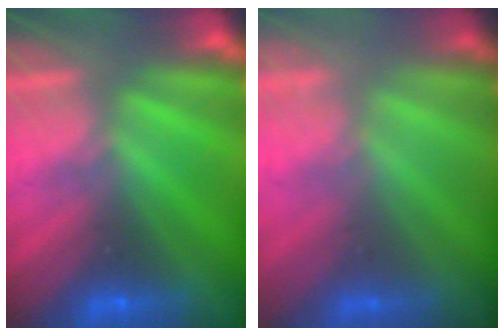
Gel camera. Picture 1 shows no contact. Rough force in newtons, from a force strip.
{"total": 1.8}